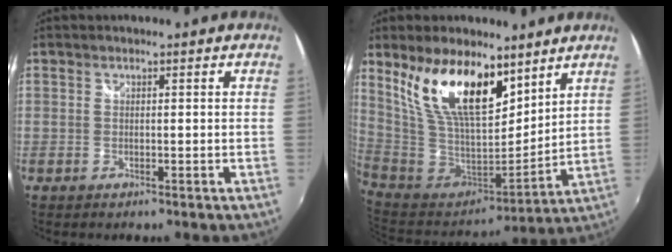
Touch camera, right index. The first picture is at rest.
{"total": 20.1, "force": [11.0, 9.3, 14.0], "torque": [-0.275, 0.013, 0.219]}